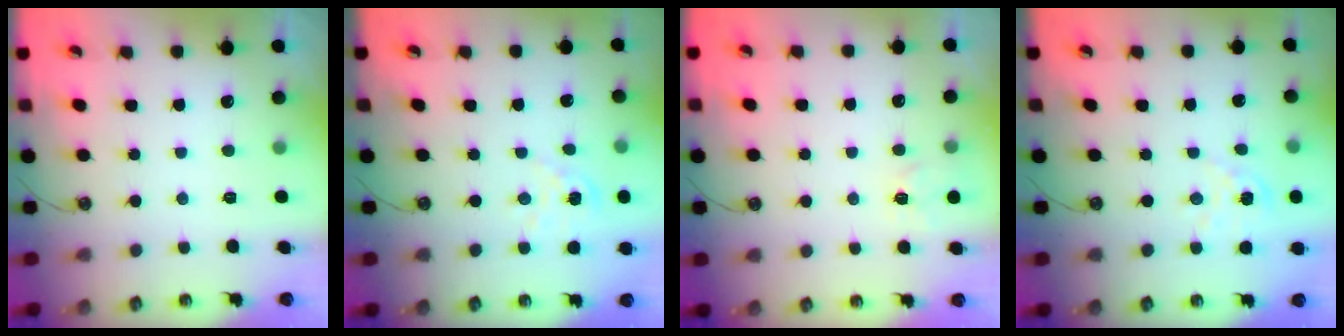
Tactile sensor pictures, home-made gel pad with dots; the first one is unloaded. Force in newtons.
{"total": 2.9, "press": 2.9, "slide": 0.3}
{"total": 4.2, "press": 4.1, "slide": 0.5}
{"total": 2.9, "press": 2.9, "slide": 0.3}